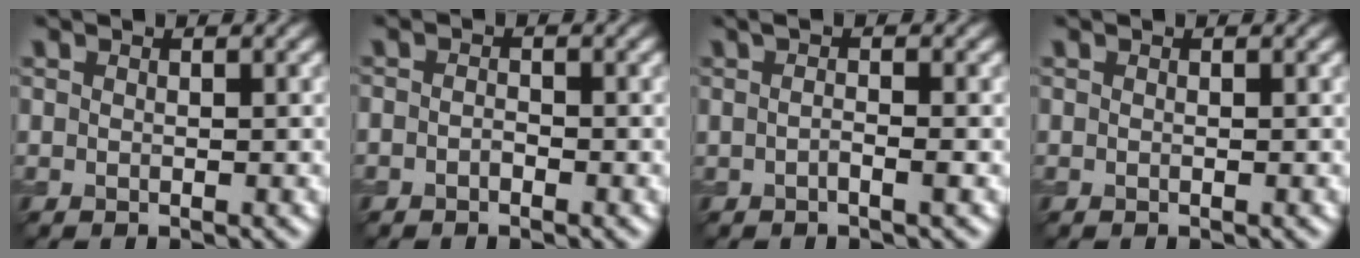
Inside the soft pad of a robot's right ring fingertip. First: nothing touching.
{"total": 0.8, "force": [-0.5, 0.4, 0.5], "torque": [-0.011, 0.000, -0.011]}
{"total": 1.8, "force": [-0.1, 0.5, 1.7], "torque": [-0.027, -0.003, -0.008]}
{"total": 0.0}